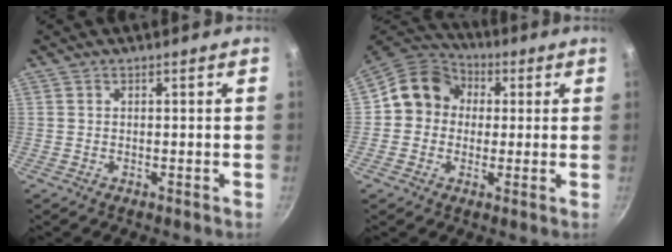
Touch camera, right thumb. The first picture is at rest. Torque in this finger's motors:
{"motor_torque": [-0.74, 0.89, 0.02, 0.13, 0.13]}